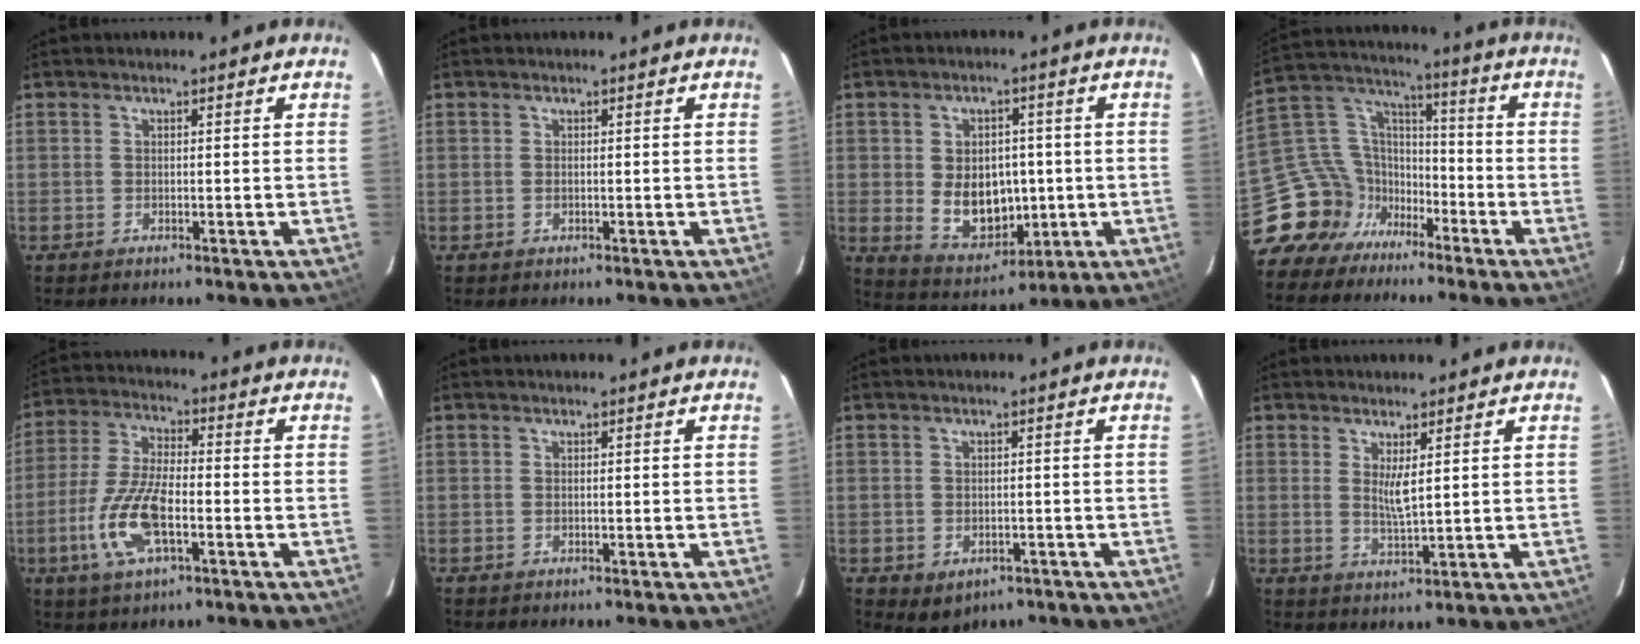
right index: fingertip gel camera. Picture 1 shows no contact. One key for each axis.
{"total": 0.0}
{"total": 10.5, "fx": -0.6, "fy": 7.9, "fz": 6.9, "tx": -0.138, "ty": -0.005, "tz": 0.016}
{"total": 14.5, "fx": -10.4, "fy": 9.6, "fz": 3.5, "tx": -0.082, "ty": 0.046, "tz": -0.189}
{"total": 12.1, "fx": -4.2, "fy": 4.4, "fz": 10.5, "tx": -0.227, "ty": -0.004, "tz": -0.081}
{"total": 0.0}
{"total": 4.5, "fx": -2.1, "fy": 3.5, "fz": 2.0, "tx": -0.041, "ty": -0.007, "tz": -0.014}
{"total": 3.4, "fx": 1.2, "fy": 0.4, "fz": 3.2, "tx": -0.056, "ty": -0.009, "tz": 0.021}